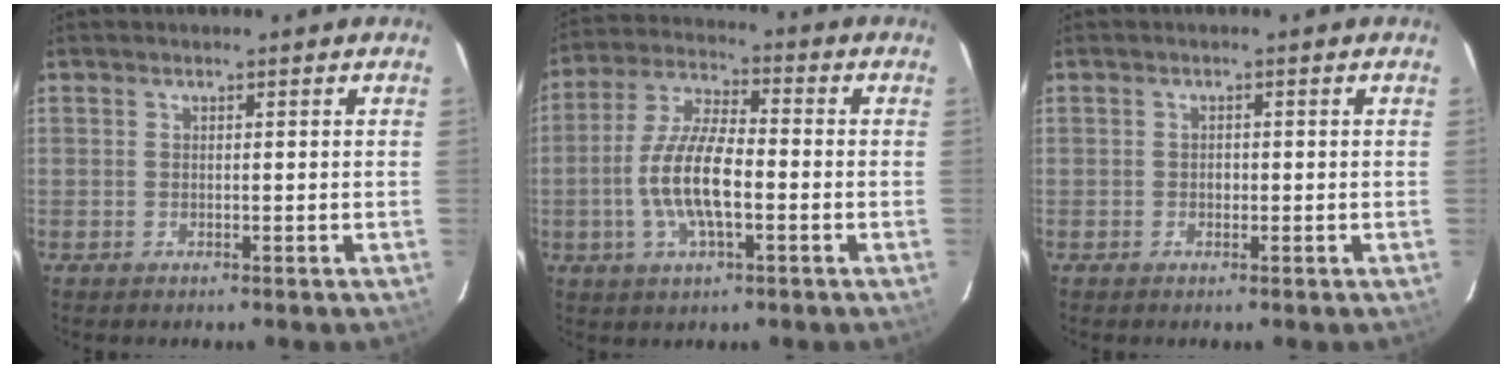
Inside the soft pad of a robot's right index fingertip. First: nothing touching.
{"total": 11.7, "force": [-2.8, 4.0, 10.7], "torque": [-0.221, 0.001, -0.054]}
{"total": 1.0, "force": [-0.3, 0.8, 0.4], "torque": [-0.006, 0.002, -0.004]}